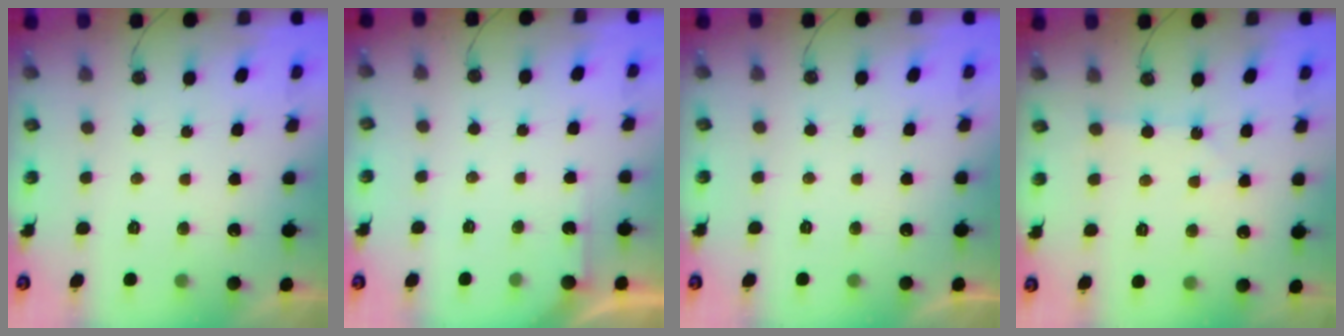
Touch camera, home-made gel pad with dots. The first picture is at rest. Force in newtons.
{"total": 2.8, "press": 2.8, "slide": 0.3}
{"total": 0.0}
{"total": 0.9, "press": 0.9, "slide": 0.1}